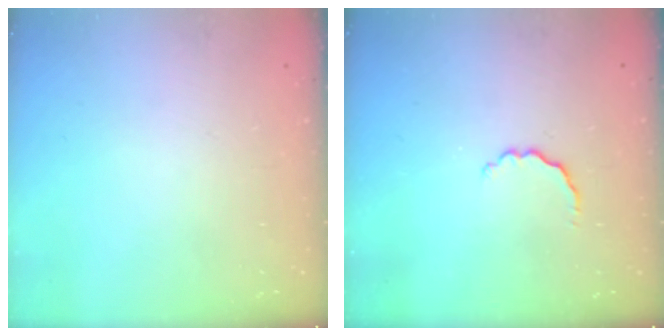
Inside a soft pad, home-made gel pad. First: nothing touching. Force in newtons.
{"total": 2.7, "press": 2.6, "slide": 0.8}